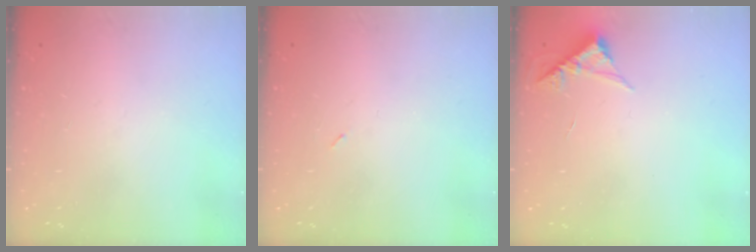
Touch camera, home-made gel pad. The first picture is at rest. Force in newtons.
{"total": 2.2, "press": 2.1, "slide": 0.9}
{"total": 4.6, "press": 4.6, "slide": 0.3}